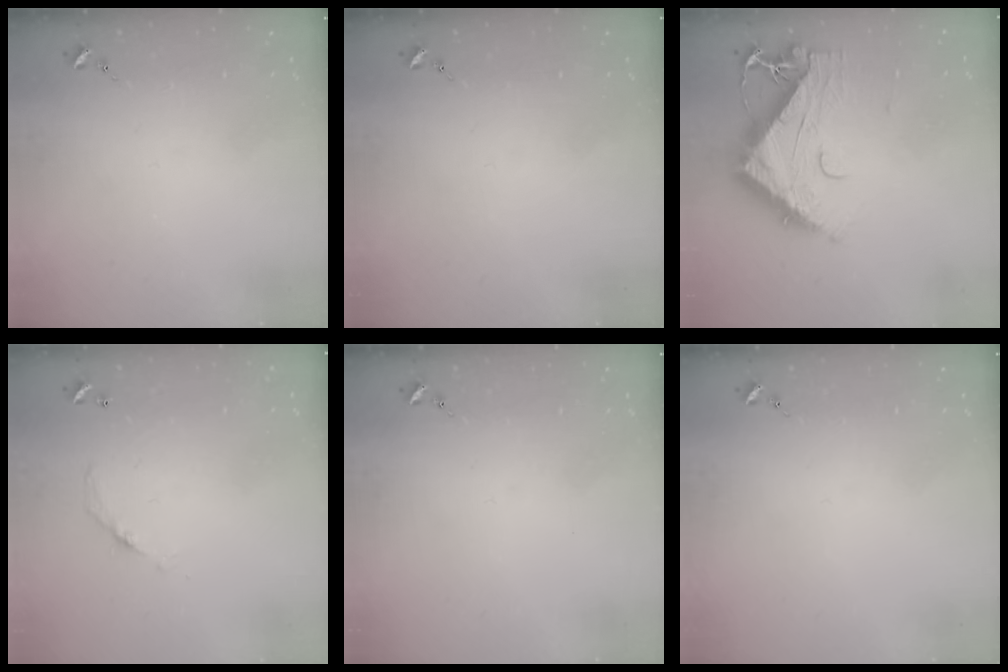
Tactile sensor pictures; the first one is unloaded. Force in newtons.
{"total": 0.0}
{"total": 12.0, "press": 11.9, "slide": 1.4}
{"total": 5.0, "press": 5.0, "slide": 0.3}
{"total": 0.0}
{"total": 0.0}